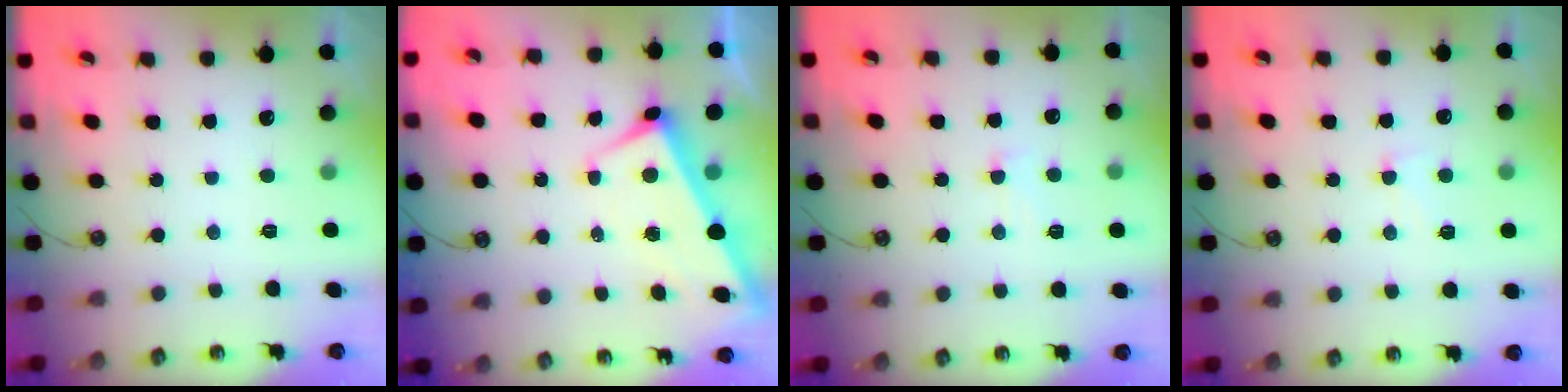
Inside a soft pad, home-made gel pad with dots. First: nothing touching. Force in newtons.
{"total": 2.6, "press": 2.5, "slide": 0.7}
{"total": 0.8, "press": 0.2, "slide": 0.8}
{"total": 0.9, "press": 0.5, "slide": 0.8}